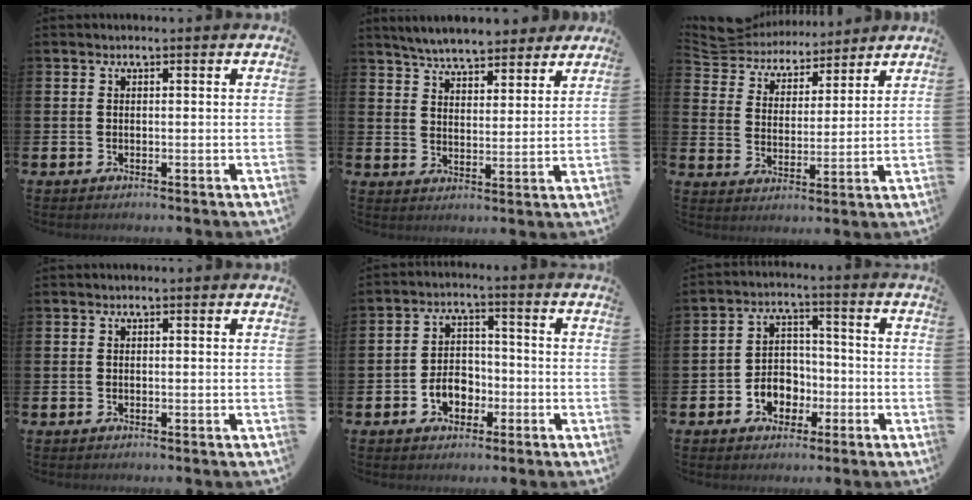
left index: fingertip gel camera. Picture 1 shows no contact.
{"total": 6.4, "force": [6.1, 1.2, 1.3], "torque": [-0.044, -0.026, 0.111]}
{"total": 5.7, "force": [5.5, 1.8, -0.1], "torque": [-0.036, -0.040, 0.096]}
{"total": 0.0}
{"total": 4.5, "force": [-1.8, 3.4, 2.4], "torque": [-0.032, 0.001, -0.042]}
{"total": 4.5, "force": [-1.7, 4.0, 1.3], "torque": [-0.034, 0.007, -0.038]}